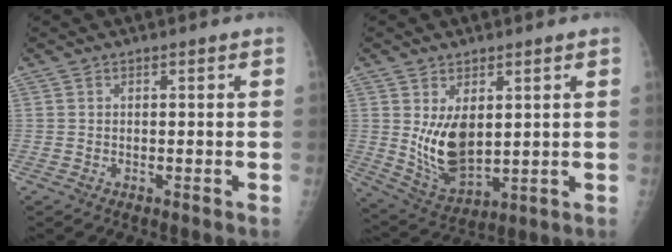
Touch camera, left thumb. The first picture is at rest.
{"total": 10.2, "force": [1.9, 5.8, 8.2], "torque": [-0.130, -0.025, 0.056]}